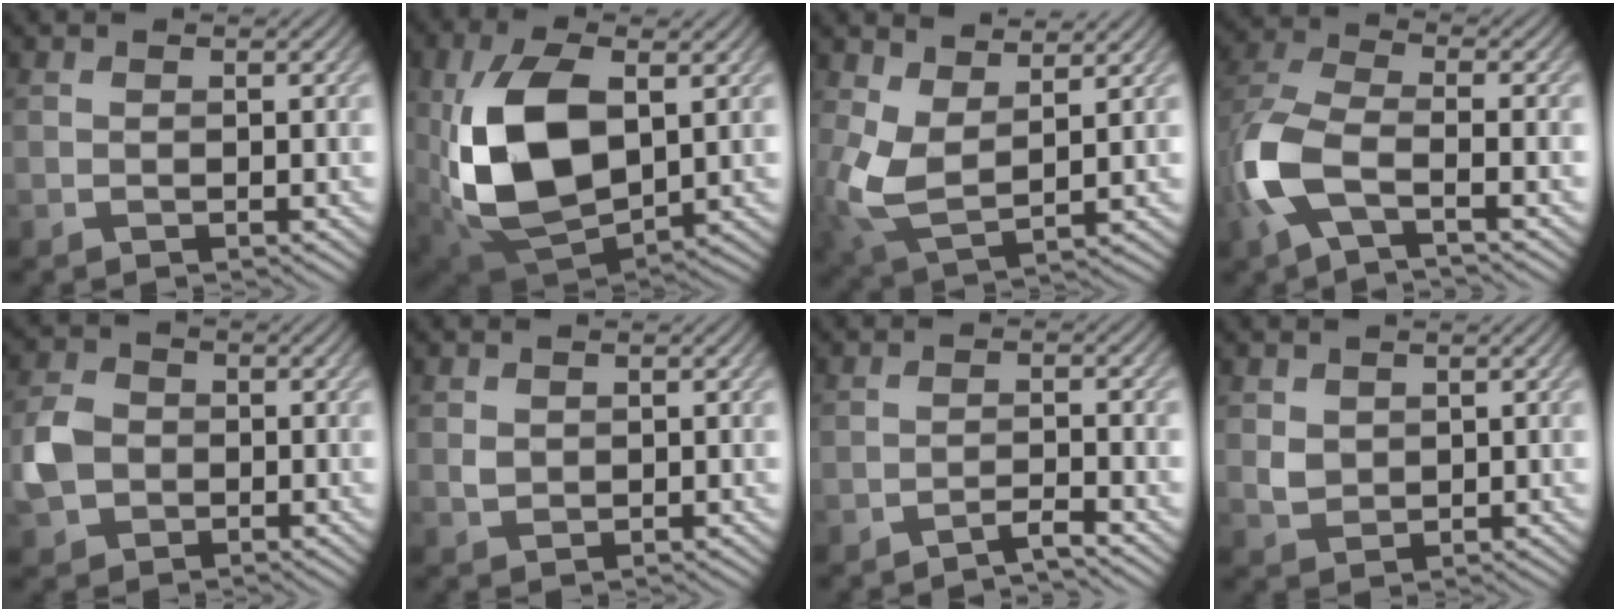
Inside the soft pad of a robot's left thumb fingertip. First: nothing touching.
{"total": 13.4, "force": [1.0, 7.9, 10.7], "torque": [-0.241, -0.008, 0.031]}
{"total": 7.4, "force": [2.6, 3.9, 5.7], "torque": [-0.148, -0.009, 0.048]}
{"total": 8.7, "force": [-3.1, 3.7, 7.2], "torque": [-0.181, -0.006, -0.084]}
{"total": 5.0, "force": [-1.0, 4.3, 2.5], "torque": [-0.066, -0.002, -0.029]}
{"total": 1.2, "force": [0.6, 0.9, 0.5], "torque": [-0.013, -0.001, 0.014]}
{"total": 2.2, "force": [-1.8, 0.1, 1.2], "torque": [-0.013, 0.007, -0.045]}
{"total": 2.2, "force": [1.1, 1.7, 0.9], "torque": [-0.025, -0.004, 0.025]}